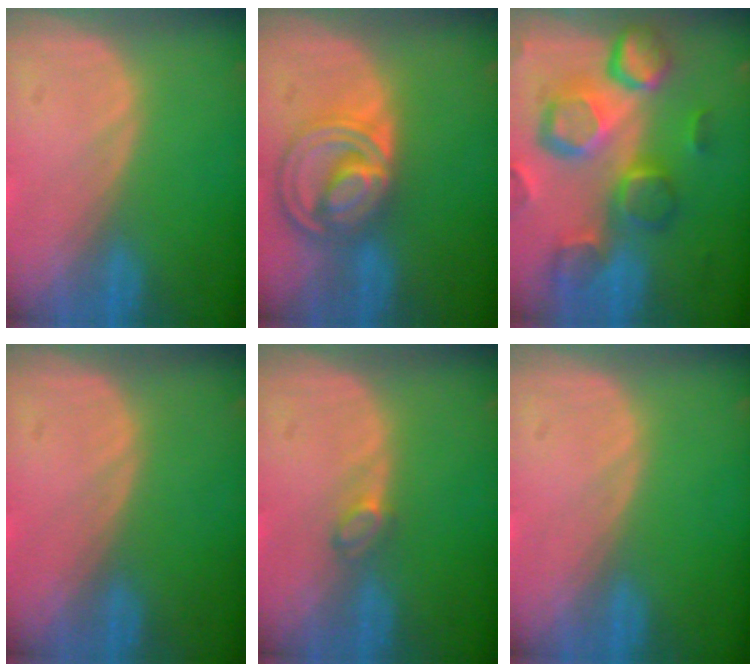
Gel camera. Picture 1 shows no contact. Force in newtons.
{"total": 8.7, "press": 7.3, "slide": 4.7}
{"total": 12.5, "press": 10.9, "slide": 6.1}
{"total": 0.0}
{"total": 1.6, "press": 1.6, "slide": 0.2}
{"total": 0.0}